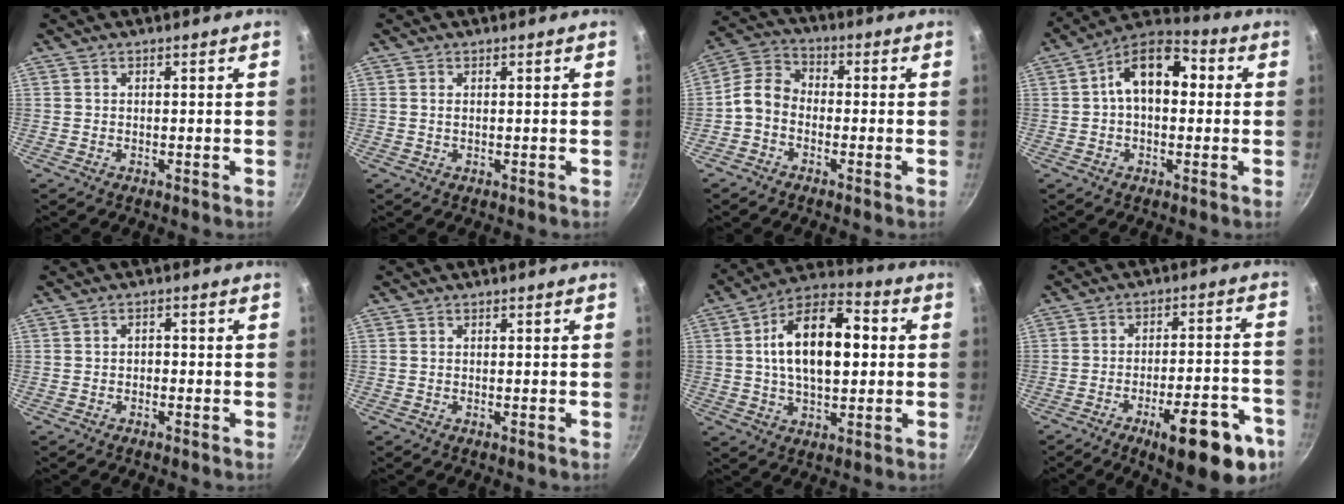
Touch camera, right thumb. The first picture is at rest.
{"total": 0.5, "force": [0.1, 0.2, 0.4], "torque": [-0.012, -0.001, 0.002]}
{"total": 7.2, "force": [-1.8, 5.5, 4.3], "torque": [-0.071, 0.031, -0.051]}
{"total": 12.4, "force": [1.6, 7.5, 9.8], "torque": [-0.137, 0.038, 0.011]}
{"total": 1.3, "force": [-0.5, 1.0, 0.6], "torque": [0.002, 0.006, -0.012]}
{"total": 0.0}
{"total": 17.5, "force": [2.1, 9.4, 14.7], "torque": [-0.228, 0.021, 0.028]}
{"total": 17.2, "force": [-9.1, 5.4, 13.5], "torque": [-0.151, 0.059, -0.120]}